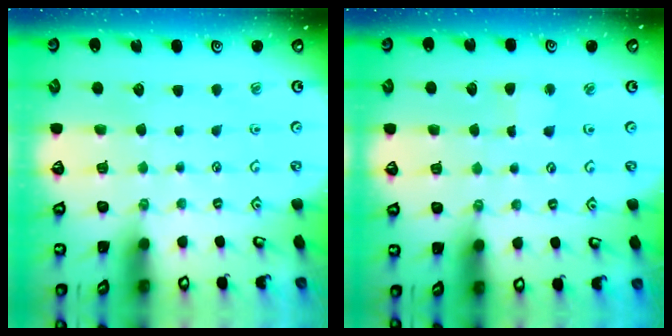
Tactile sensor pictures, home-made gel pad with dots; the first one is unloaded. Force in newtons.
{"total": 2.1, "press": 2.1, "slide": 0.2}